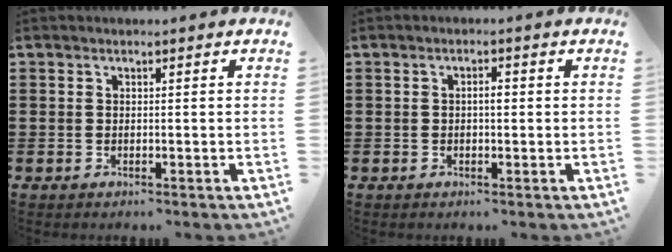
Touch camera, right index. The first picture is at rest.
{"total": 1.7, "force": [0.0, 0.6, 1.6], "torque": [-0.031, 0.003, -0.002]}